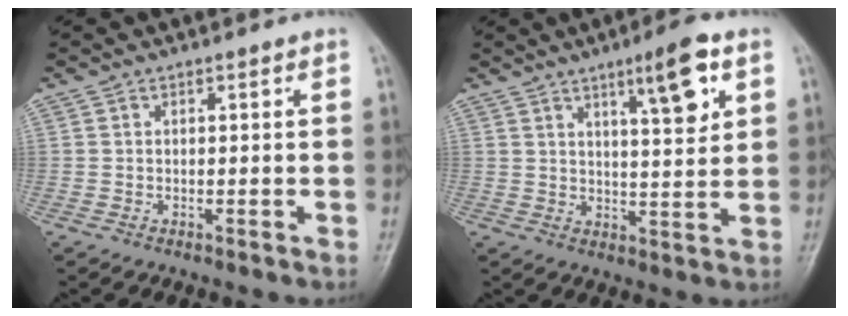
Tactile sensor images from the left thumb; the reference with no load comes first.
{"total": 9.2, "force": [4.6, 2.0, 7.8], "torque": [-0.109, -0.026, 0.070]}